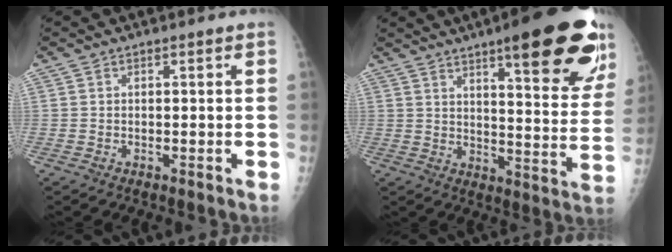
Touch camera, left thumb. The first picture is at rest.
{"total": 23.3, "force": [13.8, 5.4, 18.0], "torque": [-0.206, -0.058, 0.182]}